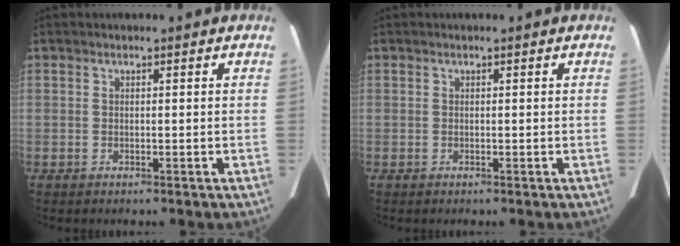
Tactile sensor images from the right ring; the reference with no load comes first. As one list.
[{"total": 0.0}]